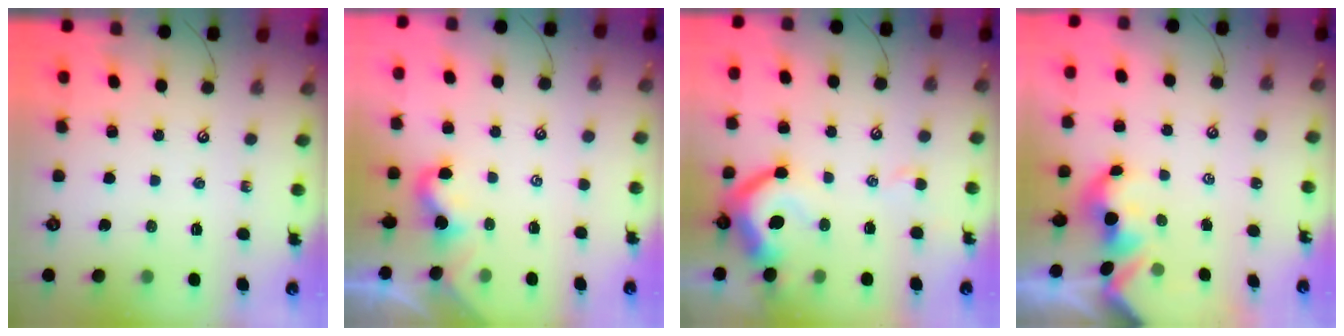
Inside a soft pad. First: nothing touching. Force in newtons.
{"total": 2.1, "press": 2.0, "slide": 0.4}
{"total": 9.5, "press": 9.4, "slide": 1.6}
{"total": 2.4, "press": 2.3, "slide": 0.3}